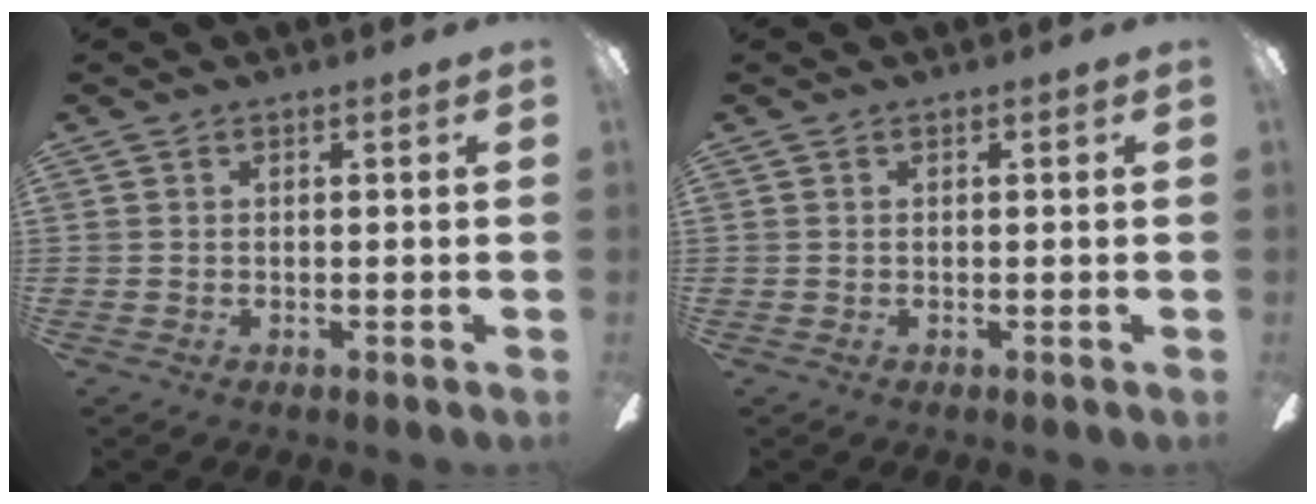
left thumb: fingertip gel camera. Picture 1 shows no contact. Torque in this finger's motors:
{"motor_torque": [0.03, 0.01, -0.03, 0.03, 0.00]}